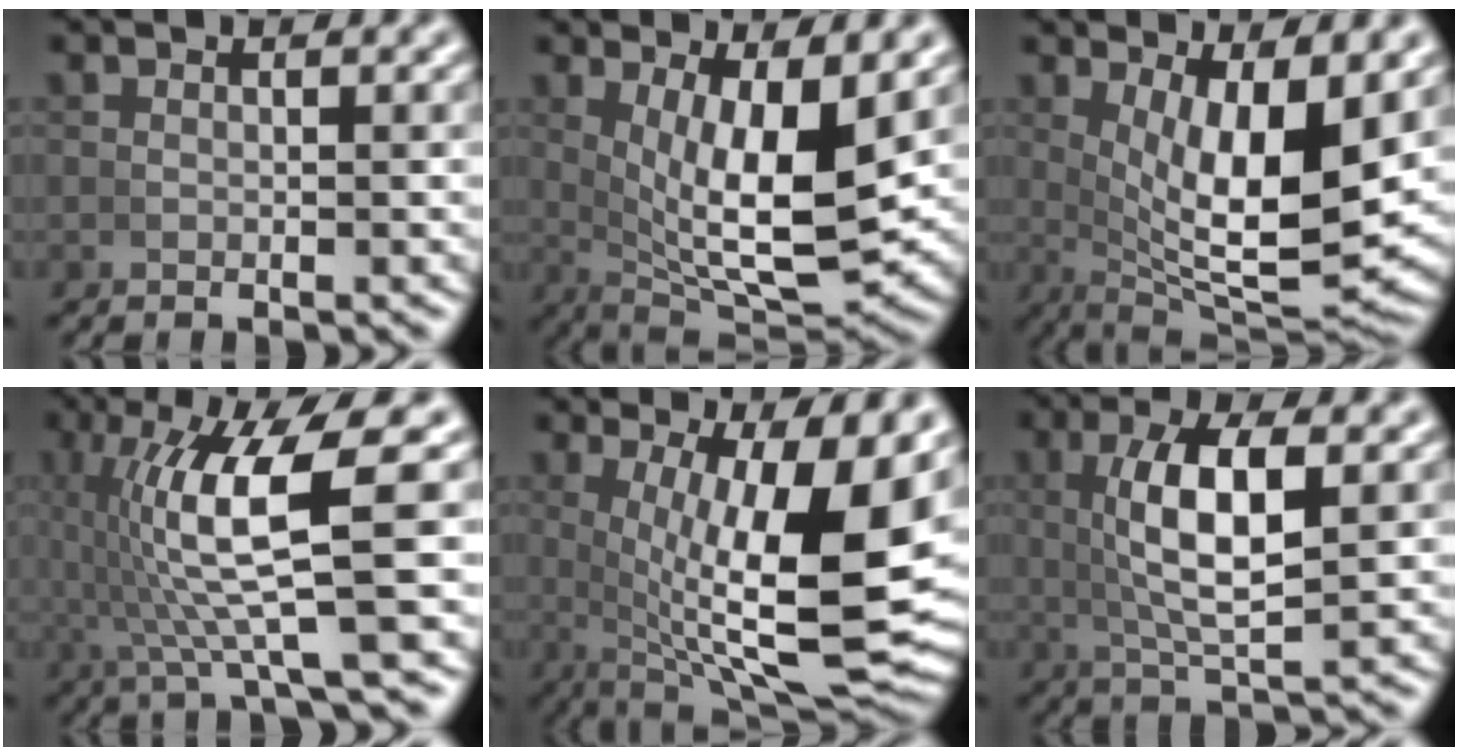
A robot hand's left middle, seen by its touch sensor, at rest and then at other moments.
{"total": 10.1, "force": [0.5, 4.1, 9.3], "torque": [-0.150, -0.039, 0.030]}
{"total": 12.1, "force": [1.3, 4.9, 11.0], "torque": [-0.177, -0.041, 0.041]}
{"total": 8.7, "force": [0.2, 1.7, 8.5], "torque": [-0.161, 0.003, 0.008]}
{"total": 14.3, "force": [0.2, 5.5, 13.1], "torque": [-0.215, -0.038, 0.029]}
{"total": 6.3, "force": [1.1, 1.6, 6.0], "torque": [-0.107, -0.002, 0.026]}